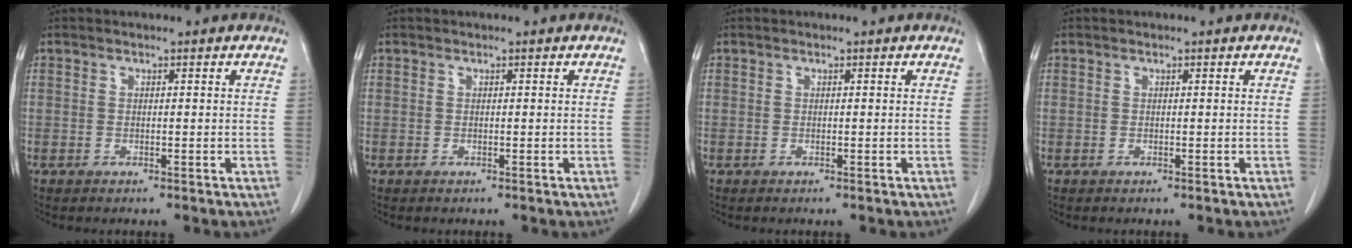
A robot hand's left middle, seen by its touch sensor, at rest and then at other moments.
{"total": 0.0}
{"total": 0.0}
{"total": 0.0}